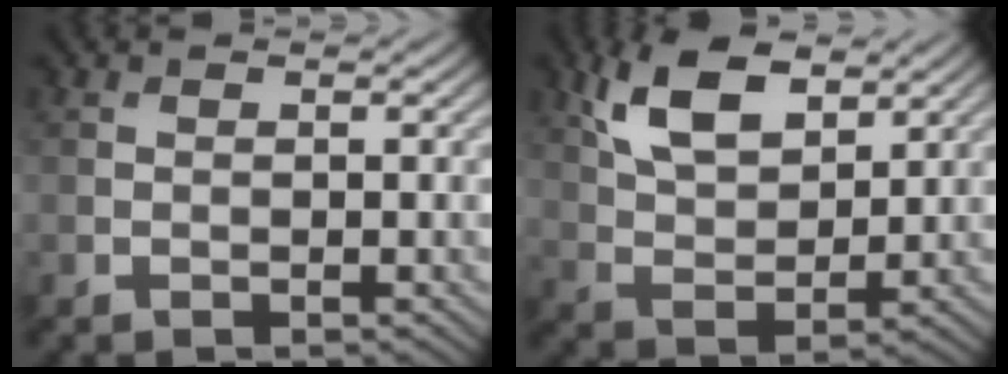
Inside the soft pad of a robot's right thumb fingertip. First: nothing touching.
{"total": 8.8, "force": [4.8, 4.2, 6.0], "torque": [-0.138, 0.005, 0.096]}